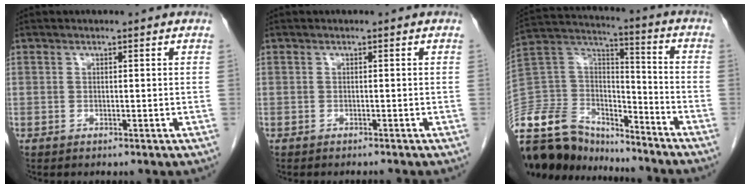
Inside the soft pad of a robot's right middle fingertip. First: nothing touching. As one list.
[{"total": 1.0, "force": [-1.0, -0.2, 0.1], "torque": [-0.003, -0.002, -0.013]}, {"total": 23.3, "force": [-20.4, 7.8, 7.9], "torque": [-0.204, 0.010, -0.352]}]